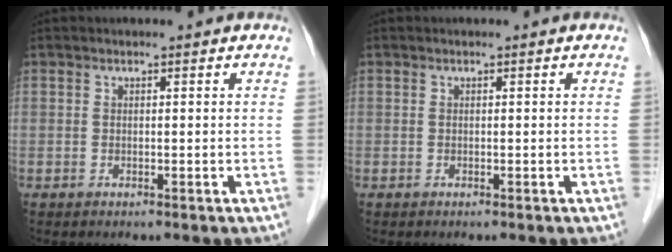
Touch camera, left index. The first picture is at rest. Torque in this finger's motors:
{"motor_torque": [0.00, 0.00, 0.00, 0.00]}